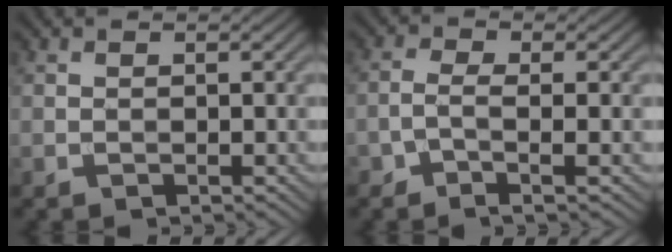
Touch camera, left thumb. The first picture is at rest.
{"total": 3.0, "force": [-1.2, 0.9, 2.6], "torque": [-0.055, 0.001, -0.030]}